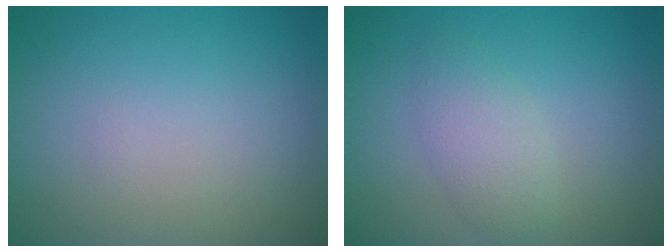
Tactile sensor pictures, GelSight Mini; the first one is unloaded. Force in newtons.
{"total": 2.7, "press": 2.7, "slide": 0.2}